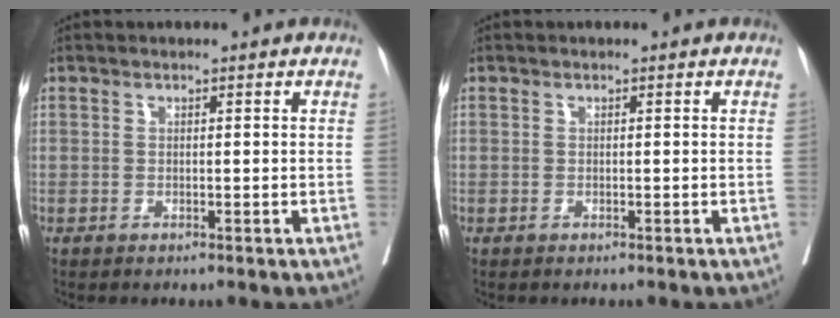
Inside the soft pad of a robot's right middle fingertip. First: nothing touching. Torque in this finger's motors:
{"motor_torque": [-0.02, 0.01, -0.05, 0.00]}